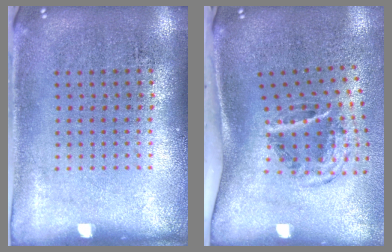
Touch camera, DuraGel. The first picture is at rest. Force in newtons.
{"total": 2.0, "press": 1.2, "slide": 1.7}